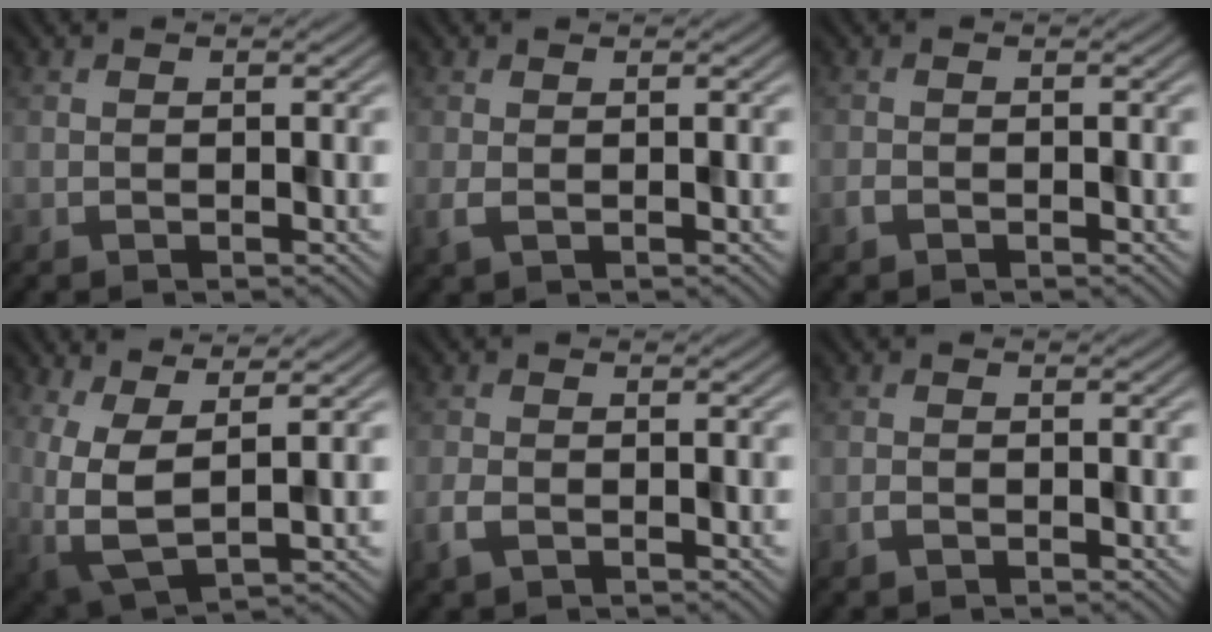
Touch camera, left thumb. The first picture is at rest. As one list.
[{"total": 1.3, "force": [0.1, 0.5, 1.1], "torque": [-0.031, 0.000, 0.001]}, {"total": 0.8, "force": [-0.5, 0.3, 0.4], "torque": [-0.009, 0.000, -0.012]}, {"total": 7.0, "force": [1.4, 2.8, 6.3], "torque": [-0.153, -0.005, 0.028]}, {"total": 2.1, "force": [-1.0, 1.0, 1.5], "torque": [-0.040, -0.006, -0.025]}, {"total": 0.8, "force": [-0.6, 0.3, 0.5], "torque": [-0.011, 0.001, -0.012]}]